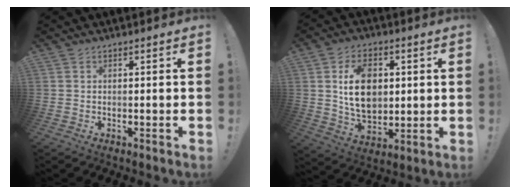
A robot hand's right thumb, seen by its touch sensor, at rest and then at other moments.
{"total": 14.1, "force": [2.7, 10.0, 9.5], "torque": [-0.138, -0.004, 0.050]}